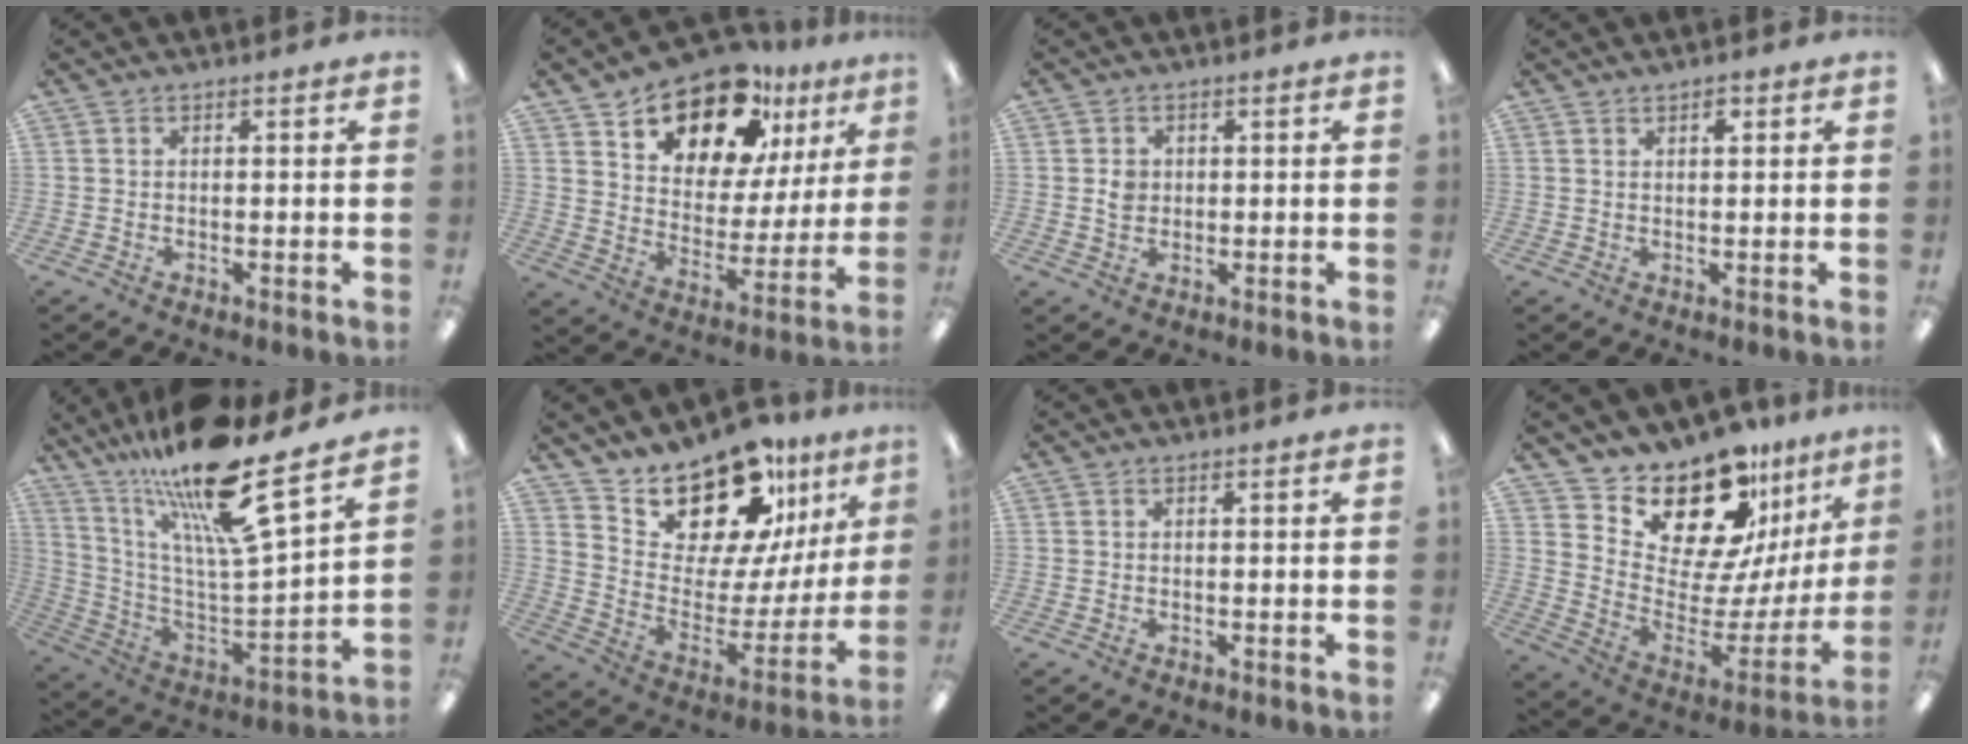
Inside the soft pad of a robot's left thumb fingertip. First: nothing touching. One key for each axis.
{"total": 16.4, "fx": 12.9, "fy": 7.8, "fz": 6.4, "tx": -0.111, "ty": -0.091, "tz": 0.232}
{"total": 3.0, "fx": 0.6, "fy": 2.6, "fz": 1.4, "tx": -0.013, "ty": -0.001, "tz": 0.007}
{"total": 2.0, "fx": 1.5, "fy": 1.0, "fz": 0.9, "tx": -0.004, "ty": -0.006, "tz": 0.024}
{"total": 21.8, "fx": 16.5, "fy": 4.0, "fz": 13.6, "tx": -0.241, "ty": -0.110, "tz": 0.272}
{"total": 19.8, "fx": 17.3, "fy": 6.9, "fz": 6.7, "tx": -0.114, "ty": -0.144, "tz": 0.302}
{"total": 0.0}
{"total": 20.4, "fx": 17.2, "fy": 7.3, "fz": 8.0, "tx": -0.131, "ty": -0.150, "tz": 0.301}